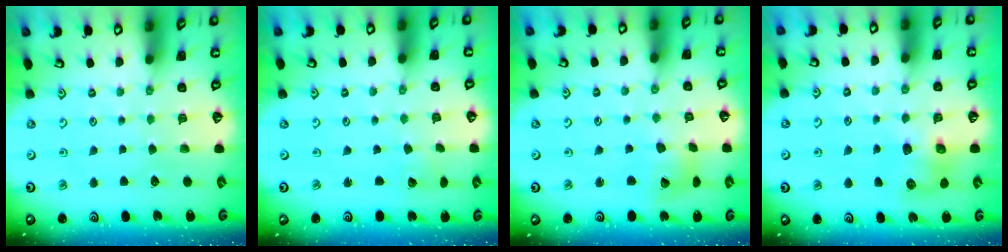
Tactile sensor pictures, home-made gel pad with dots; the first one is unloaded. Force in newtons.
{"total": 2.8, "press": 2.8, "slide": 0.1}
{"total": 6.7, "press": 6.6, "slide": 1.1}
{"total": 7.3, "press": 7.3, "slide": 0.4}